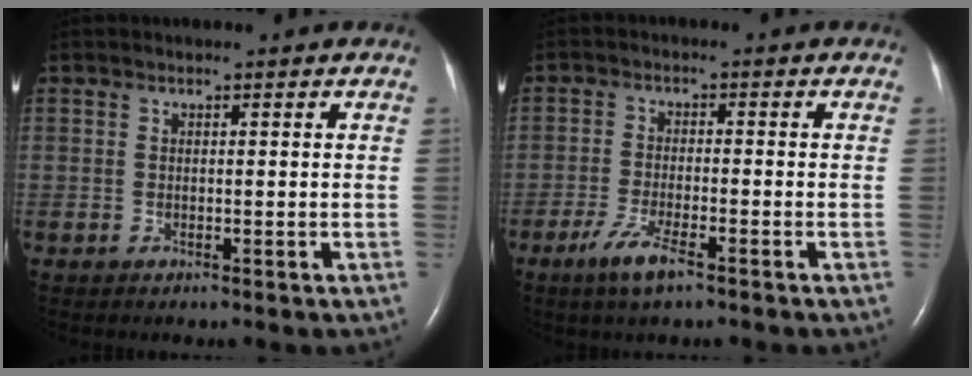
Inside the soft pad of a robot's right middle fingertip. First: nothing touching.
{"total": 4.8, "force": [-3.1, 0.7, 3.6], "torque": [-0.083, -0.008, -0.057]}